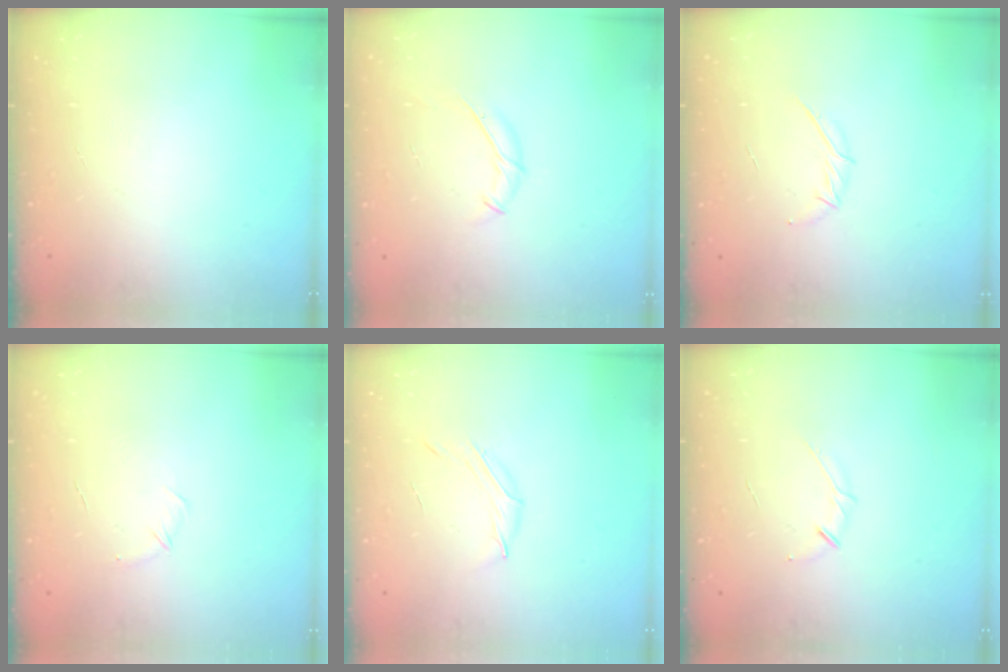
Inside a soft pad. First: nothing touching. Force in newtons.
{"total": 6.6, "press": 6.5, "slide": 1.4}
{"total": 3.9, "press": 3.8, "slide": 0.8}
{"total": 5.0, "press": 4.9, "slide": 1.3}
{"total": 4.2, "press": 4.0, "slide": 1.2}
{"total": 3.3, "press": 3.2, "slide": 0.6}